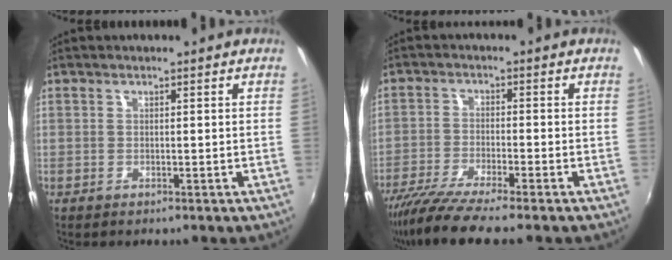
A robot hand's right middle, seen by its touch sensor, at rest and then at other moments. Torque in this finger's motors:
{"motor_torque": [1.12, -1.02, 0.23, 0.14]}